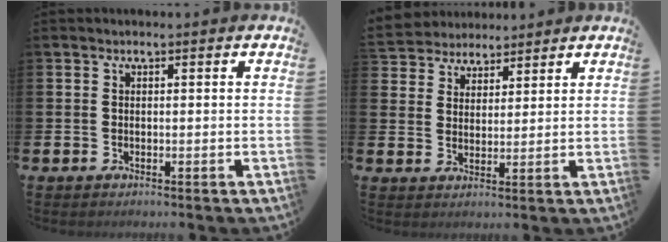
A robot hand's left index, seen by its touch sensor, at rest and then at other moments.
{"total": 4.4, "force": [4.1, 1.3, -0.9], "torque": [-0.008, -0.019, 0.076]}